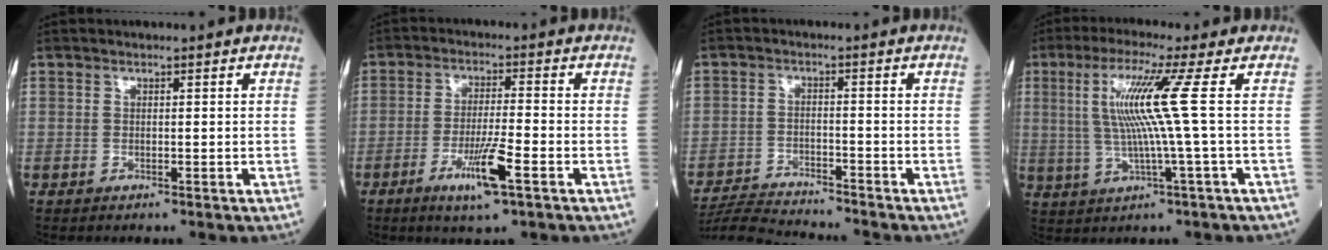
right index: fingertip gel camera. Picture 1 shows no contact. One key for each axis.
{"total": 7.6, "fx": -3.6, "fy": 0.2, "fz": 6.7, "tx": -0.127, "ty": -0.014, "tz": -0.064}
{"total": 8.3, "fx": -8.2, "fy": -0.4, "fz": 1.4, "tx": -0.027, "ty": -0.011, "tz": -0.142}
{"total": 9.4, "fx": 1.6, "fy": -2.0, "fz": 9.0, "tx": -0.179, "ty": 0.008, "tz": 0.035}